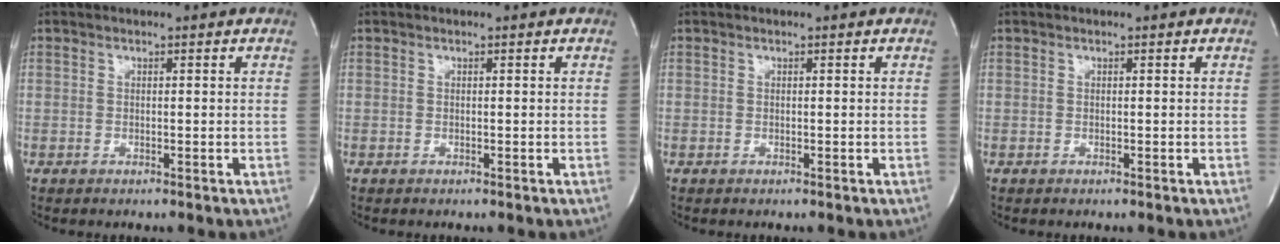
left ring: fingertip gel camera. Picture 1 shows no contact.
{"total": 0.0}
{"total": 0.0}
{"total": 0.0}